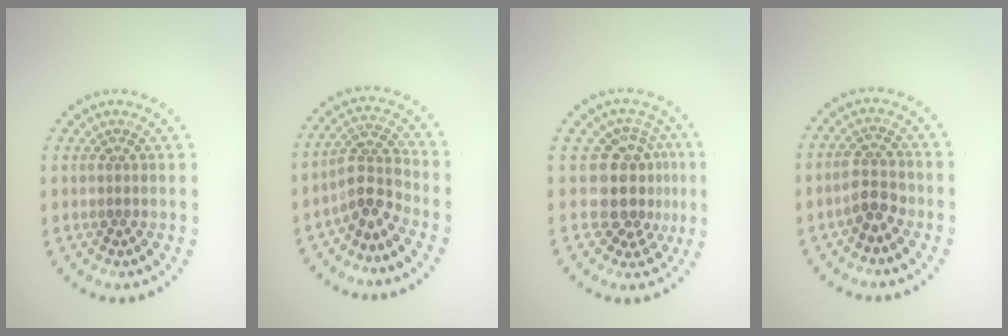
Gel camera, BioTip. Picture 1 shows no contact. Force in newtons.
{"total": 2.9, "press": 2.4, "slide": 1.7}
{"total": 4.2, "press": 3.4, "slide": 2.5}
{"total": 2.6, "press": 2.4, "slide": 1.0}